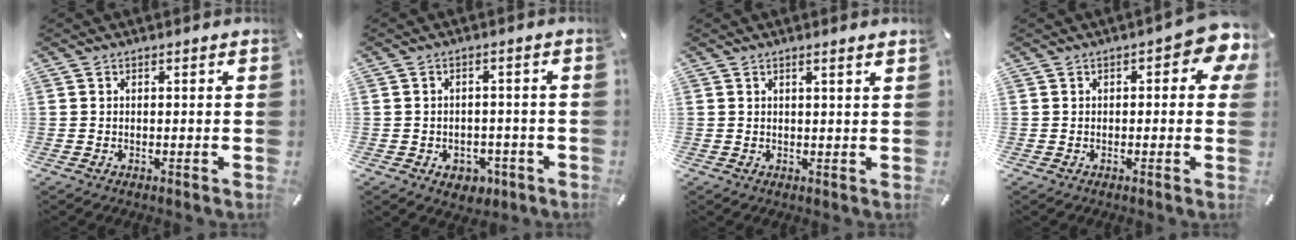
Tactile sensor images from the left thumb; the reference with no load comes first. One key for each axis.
{"total": 4.7, "fx": -2.0, "fy": 3.6, "fz": 2.2, "tx": -0.025, "ty": 0.008, "tz": -0.034}
{"total": 1.5, "fx": 1.1, "fy": -0.3, "fz": 1.0, "tx": -0.019, "ty": -0.003, "tz": 0.019}
{"total": 6.3, "fx": 1.4, "fy": 3.0, "fz": 5.4, "tx": -0.069, "ty": 0.001, "tz": 0.020}